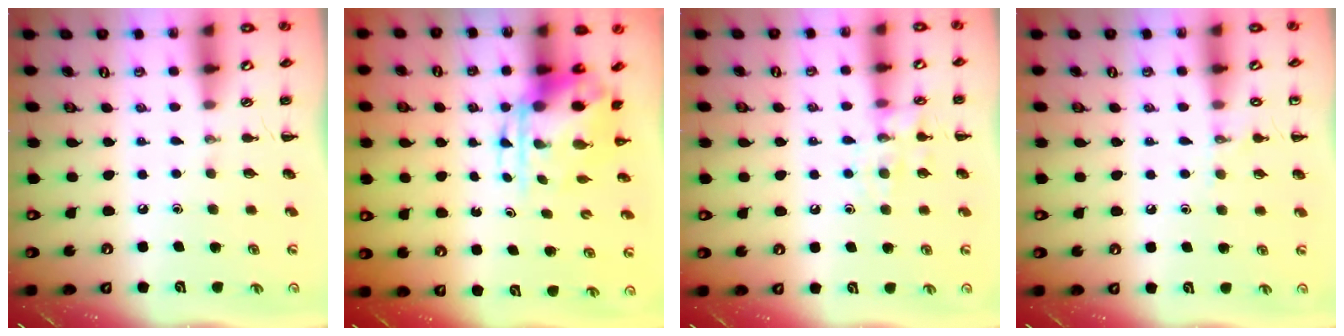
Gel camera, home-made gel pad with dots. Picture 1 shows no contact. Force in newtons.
{"total": 6.1, "press": 5.9, "slide": 1.4}
{"total": 10.1, "press": 10.1, "slide": 0.5}
{"total": 6.5, "press": 6.2, "slide": 1.9}